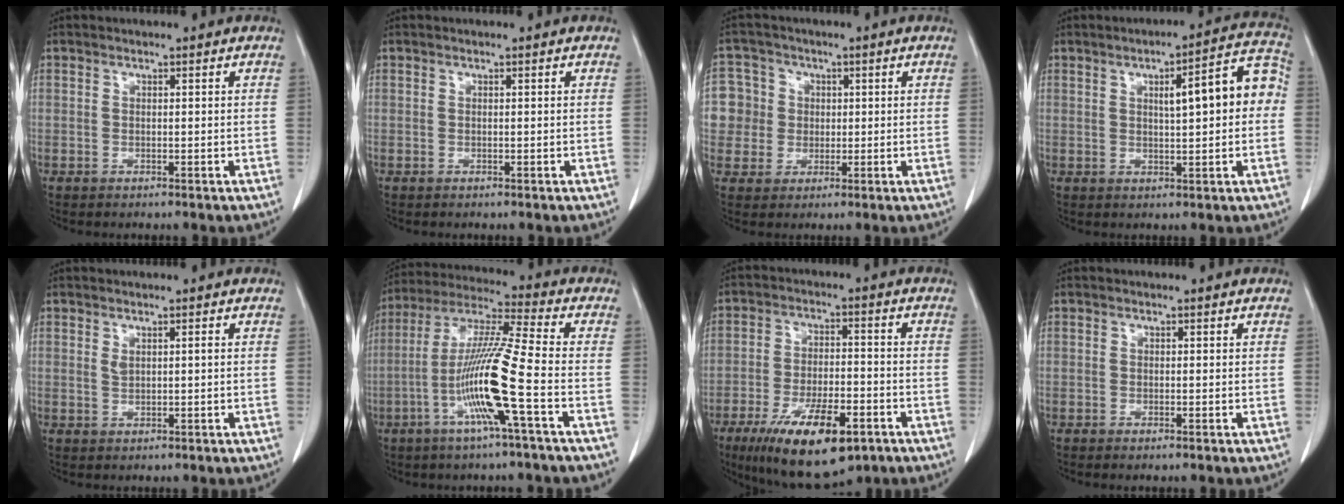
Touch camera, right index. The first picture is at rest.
{"total": 0.0}
{"total": 7.0, "force": [0.7, 7.0, 0.3], "torque": [-0.008, 0.025, 0.017]}
{"total": 9.8, "force": [1.2, 2.0, 9.6], "torque": [-0.126, 0.032, 0.015]}
{"total": 1.3, "force": [0.4, 0.3, 1.2], "torque": [-0.024, 0.001, 0.011]}
{"total": 13.7, "force": [-4.4, -1.1, 12.9], "torque": [-0.258, -0.004, -0.094]}
{"total": 14.9, "force": [-8.3, 4.8, 11.3], "torque": [-0.201, -0.016, -0.132]}
{"total": 0.5, "force": [-0.3, 0.0, 0.4], "torque": [-0.008, -0.001, -0.005]}